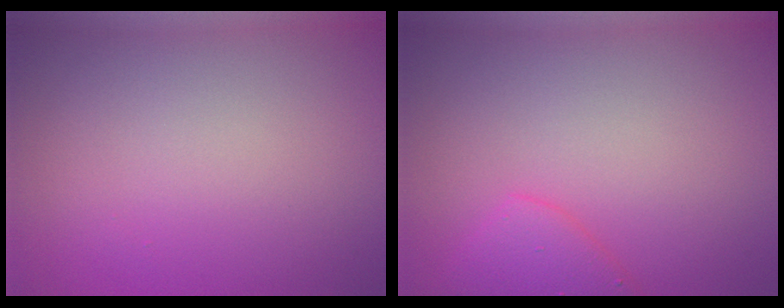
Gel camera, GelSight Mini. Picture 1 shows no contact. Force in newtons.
{"total": 2.6, "press": 2.6, "slide": 0.2}